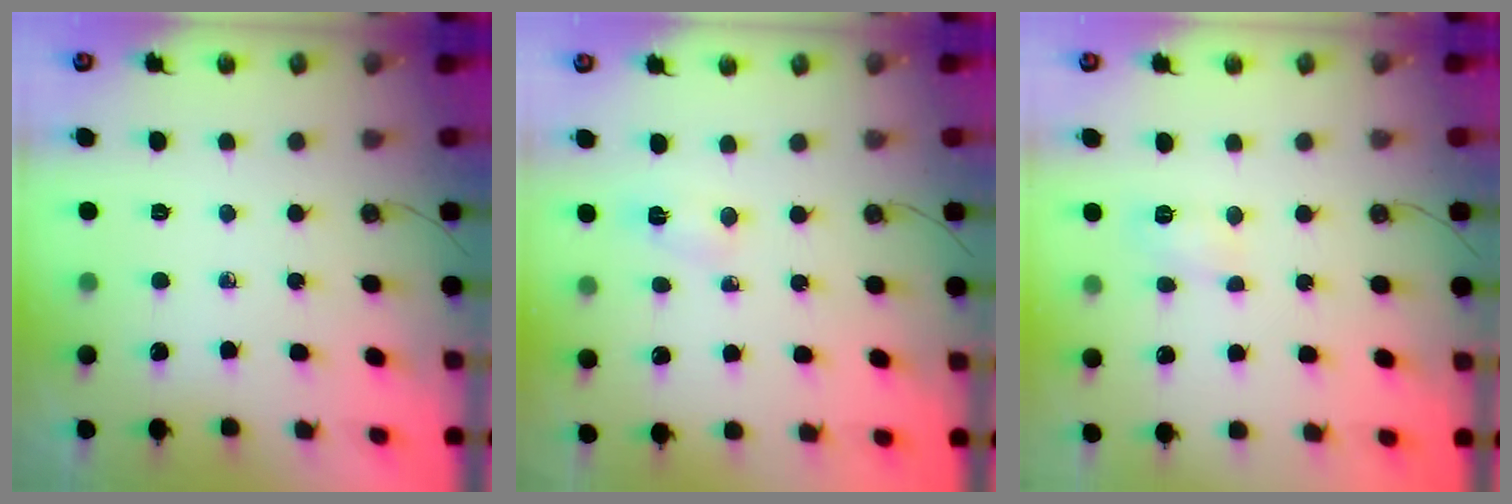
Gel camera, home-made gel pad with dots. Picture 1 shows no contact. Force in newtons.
{"total": 2.4, "press": 2.4, "slide": 0.3}
{"total": 3.9, "press": 3.9, "slide": 0.3}